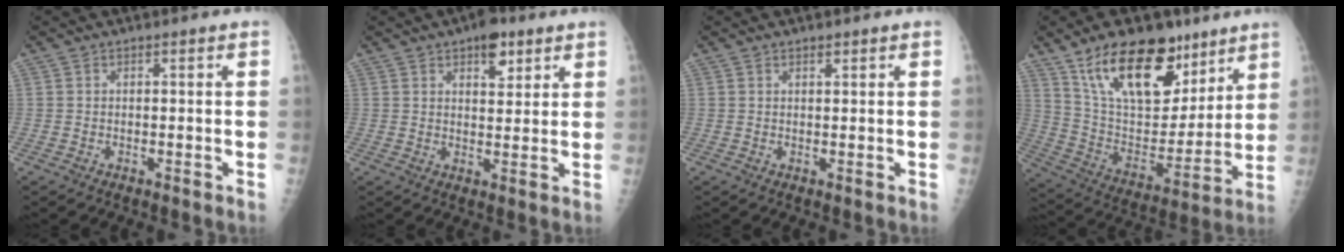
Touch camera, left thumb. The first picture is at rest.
{"total": 6.0, "force": [3.6, 3.0, 3.9], "torque": [-0.033, -0.016, 0.048]}
{"total": 0.9, "force": [0.7, 0.3, 0.4], "torque": [-0.005, -0.004, 0.011]}
{"total": 22.6, "force": [14.1, 11.7, 13.3], "torque": [-0.176, -0.058, 0.251]}